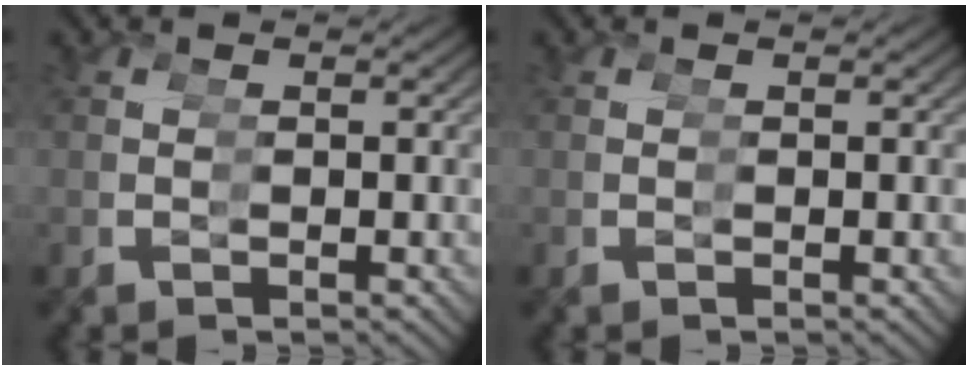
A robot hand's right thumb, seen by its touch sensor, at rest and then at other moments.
{"total": 0.0}